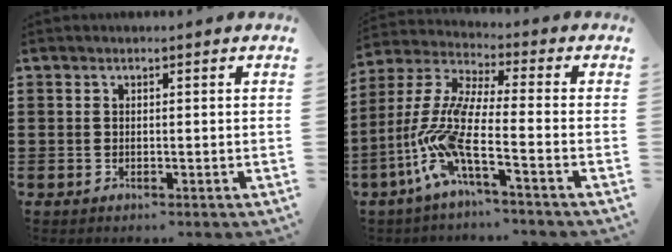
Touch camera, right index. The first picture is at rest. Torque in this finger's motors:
{"motor_torque": [2.14, 0.00, 1.05, 0.21]}